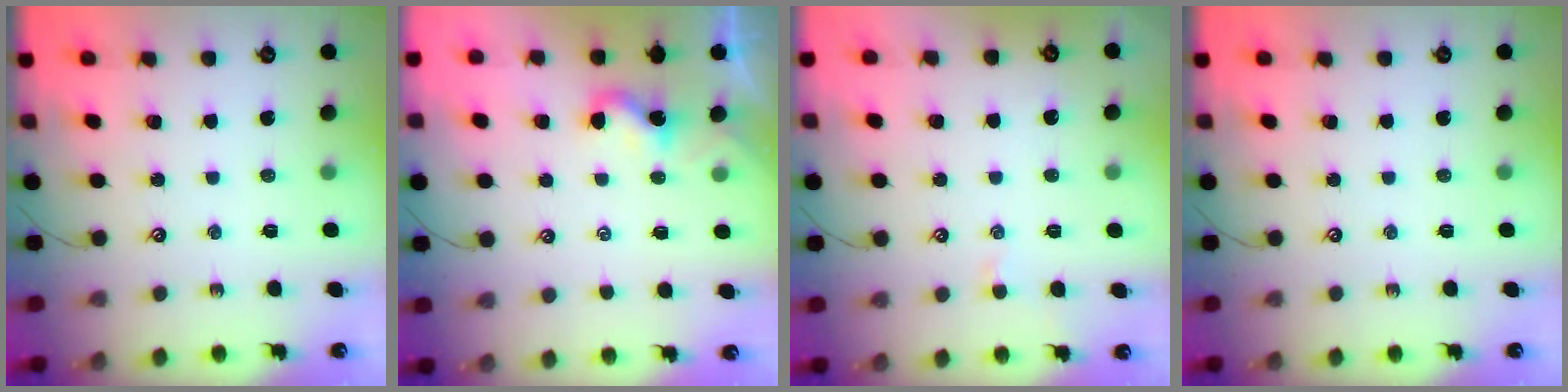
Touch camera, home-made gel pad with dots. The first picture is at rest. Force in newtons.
{"total": 1.1, "press": 1.1, "slide": 0.3}
{"total": 1.9, "press": 1.9, "slide": 0.3}
{"total": 0.0}